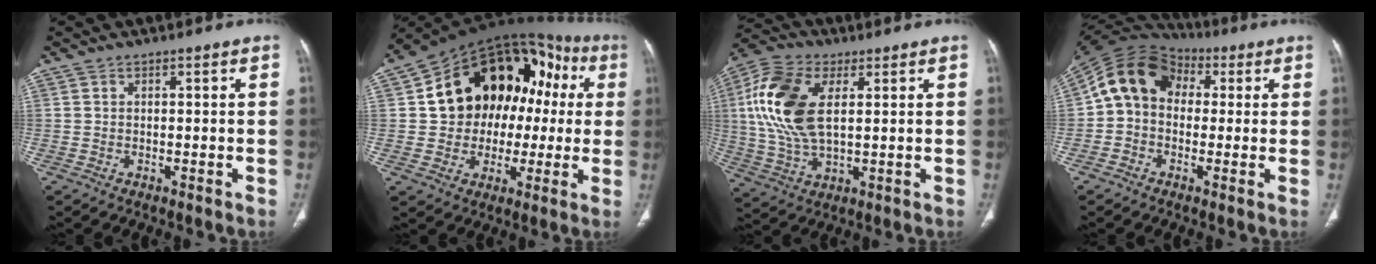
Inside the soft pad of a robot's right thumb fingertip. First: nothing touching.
{"total": 24.0, "force": [3.1, 17.2, 16.5], "torque": [-0.193, 0.049, 0.053]}
{"total": 16.1, "force": [3.6, 8.5, 13.2], "torque": [-0.283, 0.005, 0.068]}
{"total": 12.2, "force": [1.3, 9.5, 7.5], "torque": [-0.120, 0.041, 0.009]}